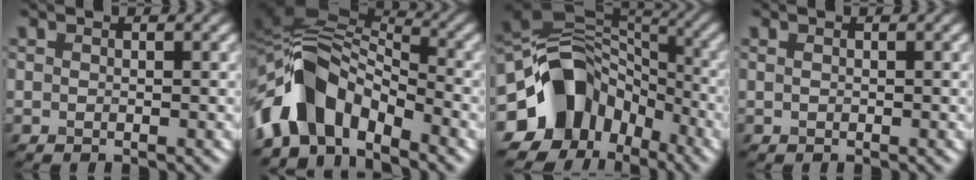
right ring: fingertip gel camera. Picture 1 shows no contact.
{"total": 9.3, "force": [-4.6, 5.7, 5.7], "torque": [-0.092, 0.010, -0.092]}
{"total": 12.3, "force": [-4.6, 9.4, 6.5], "torque": [-0.115, 0.017, -0.097]}
{"total": 0.0}